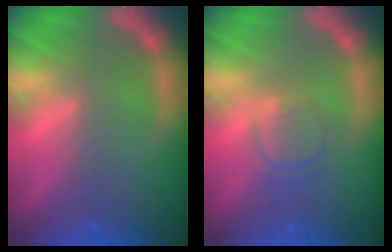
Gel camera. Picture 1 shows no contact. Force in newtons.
{"total": 2.4}